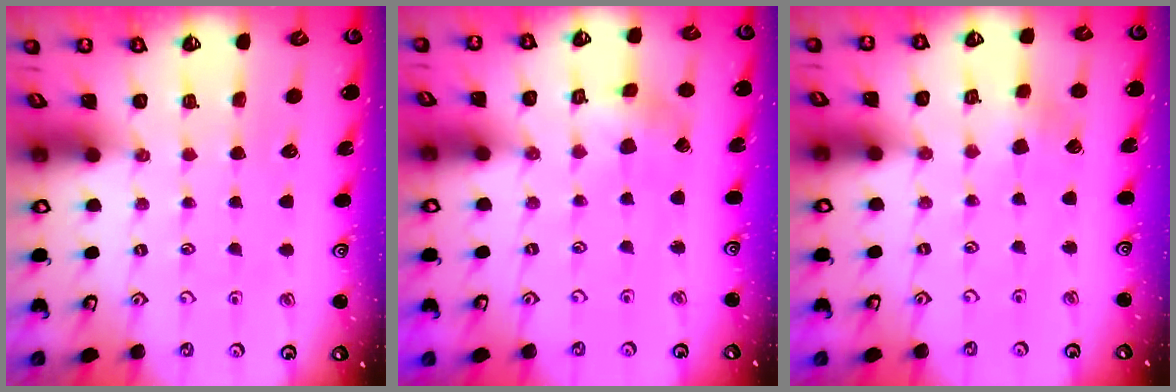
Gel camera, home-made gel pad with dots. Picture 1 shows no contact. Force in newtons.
{"total": 1.7, "press": 1.7, "slide": 0.2}
{"total": 2.3, "press": 2.3, "slide": 0.4}